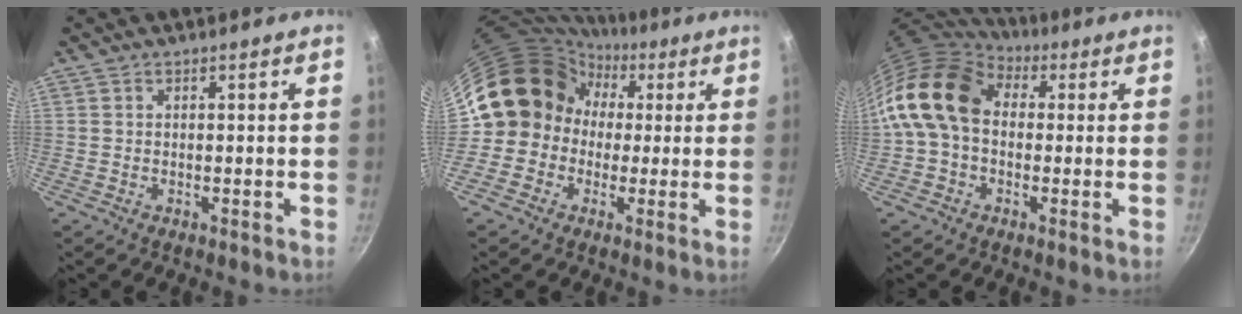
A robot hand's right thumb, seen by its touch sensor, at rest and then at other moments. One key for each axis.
{"total": 12.5, "fx": 0.6, "fy": 11.5, "fz": 4.8, "tx": -0.025, "ty": 0.037, "tz": -0.011}
{"total": 15.4, "fx": 2.2, "fy": 11.3, "fz": 10.2, "tx": -0.171, "ty": 0.024, "tz": 0.020}